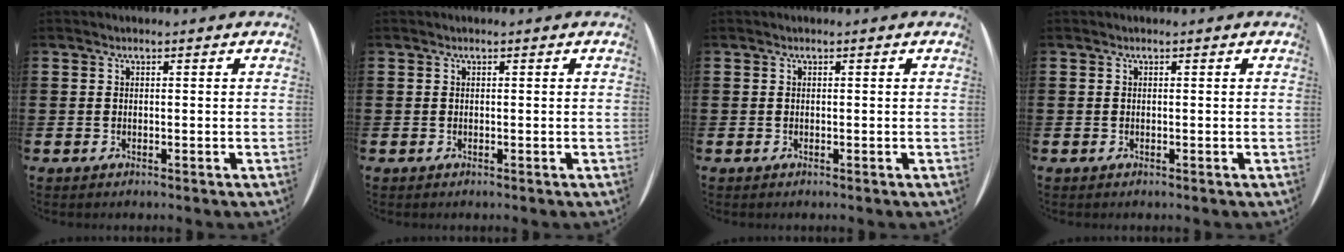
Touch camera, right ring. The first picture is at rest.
{"total": 0.0}
{"total": 0.0}
{"total": 0.0}